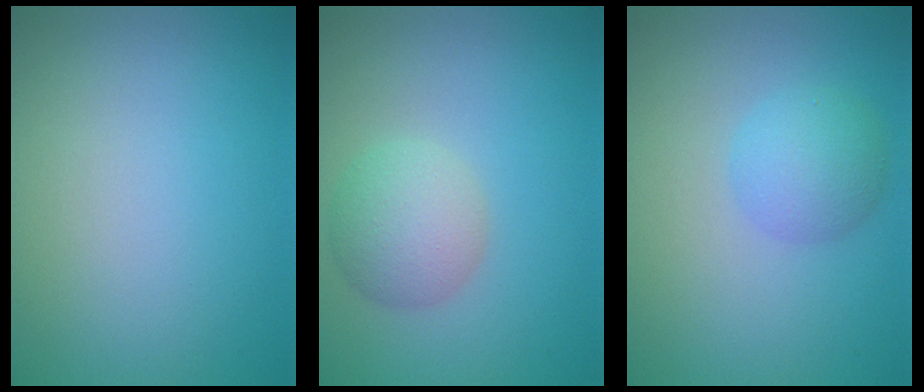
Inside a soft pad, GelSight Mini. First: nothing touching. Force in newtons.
{"total": 3.5, "press": 3.5, "slide": 0.1}
{"total": 3.0, "press": 2.9, "slide": 0.2}